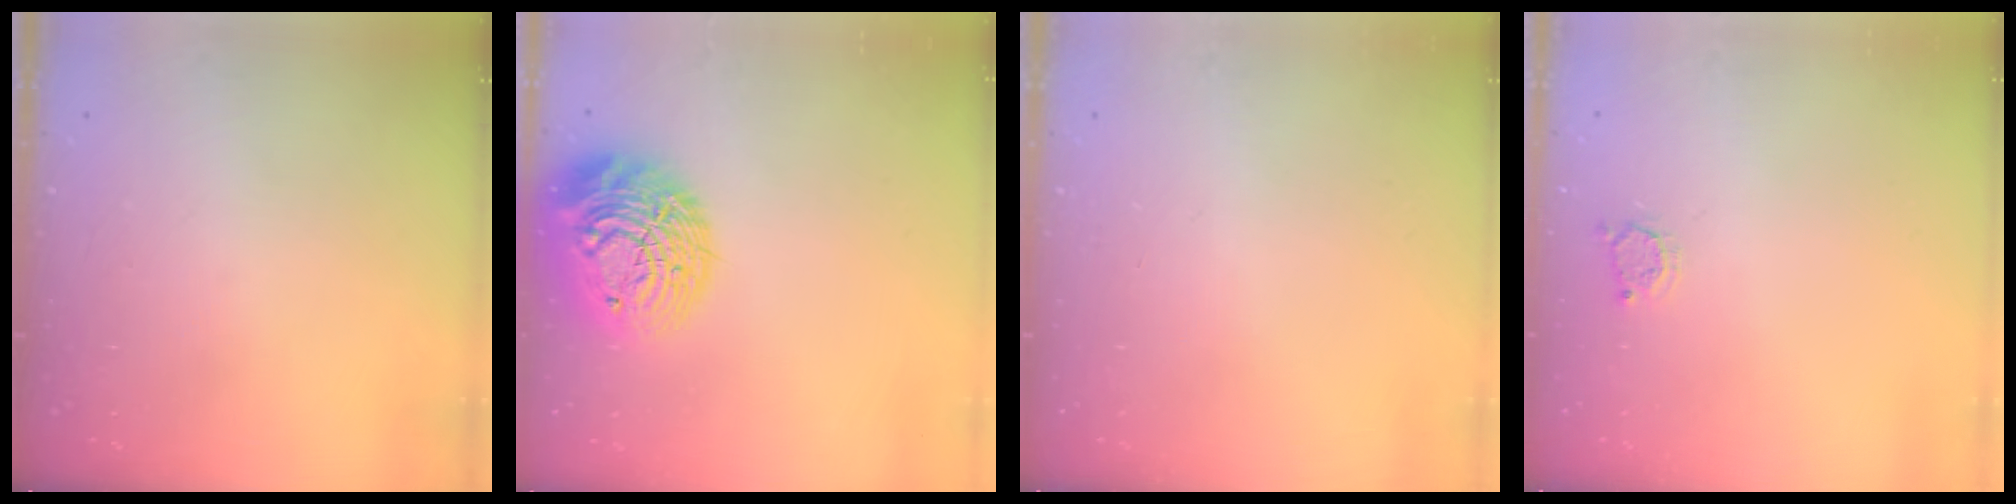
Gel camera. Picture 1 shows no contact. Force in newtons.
{"total": 19.5, "press": 19.5, "slide": 1.7}
{"total": 0.0}
{"total": 2.5, "press": 2.5, "slide": 0.3}